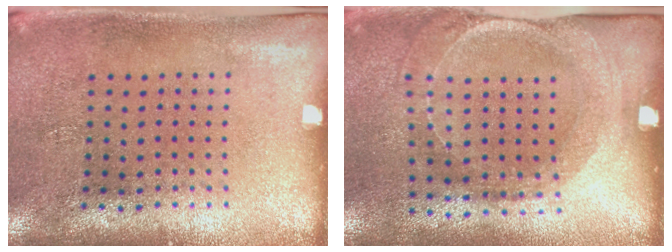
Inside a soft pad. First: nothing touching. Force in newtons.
{"total": 1.6, "press": 1.5, "slide": 0.6}